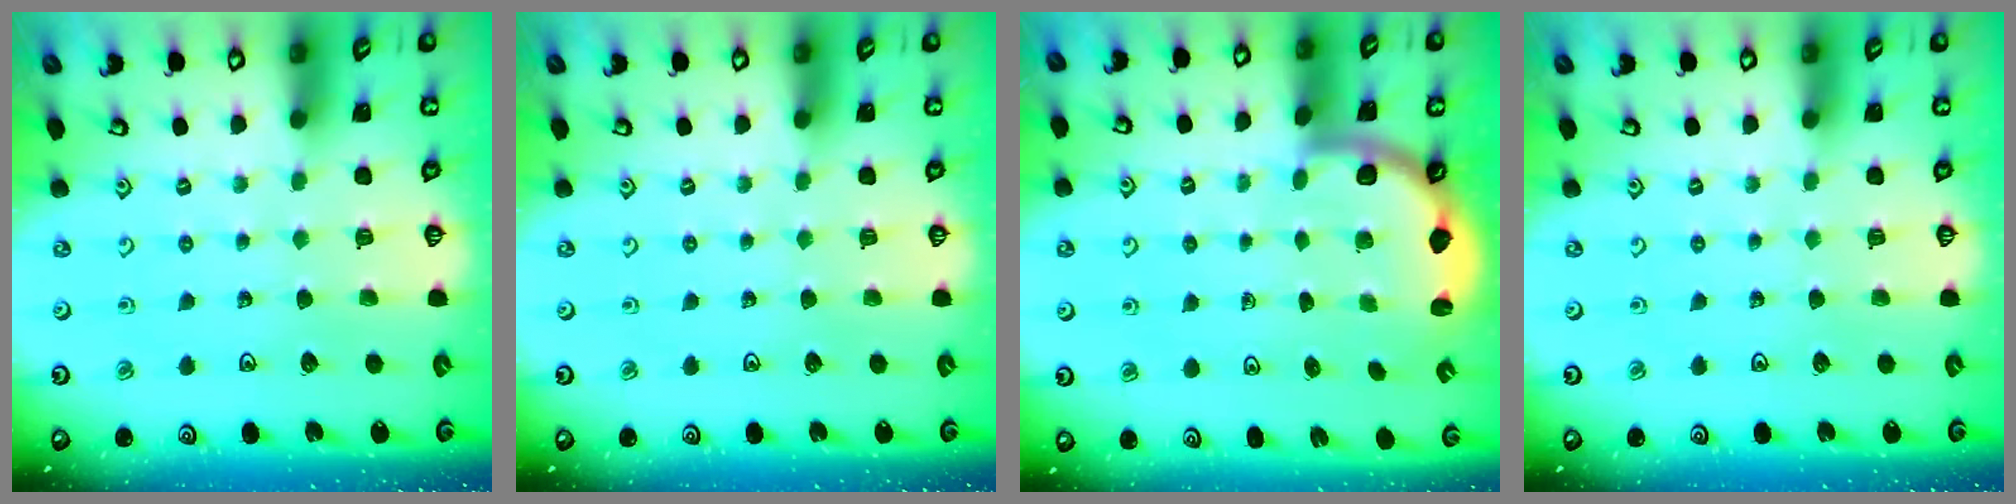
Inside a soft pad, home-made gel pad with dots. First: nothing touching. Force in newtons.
{"total": 0.0}
{"total": 2.6, "press": 2.5, "slide": 0.6}
{"total": 0.0}